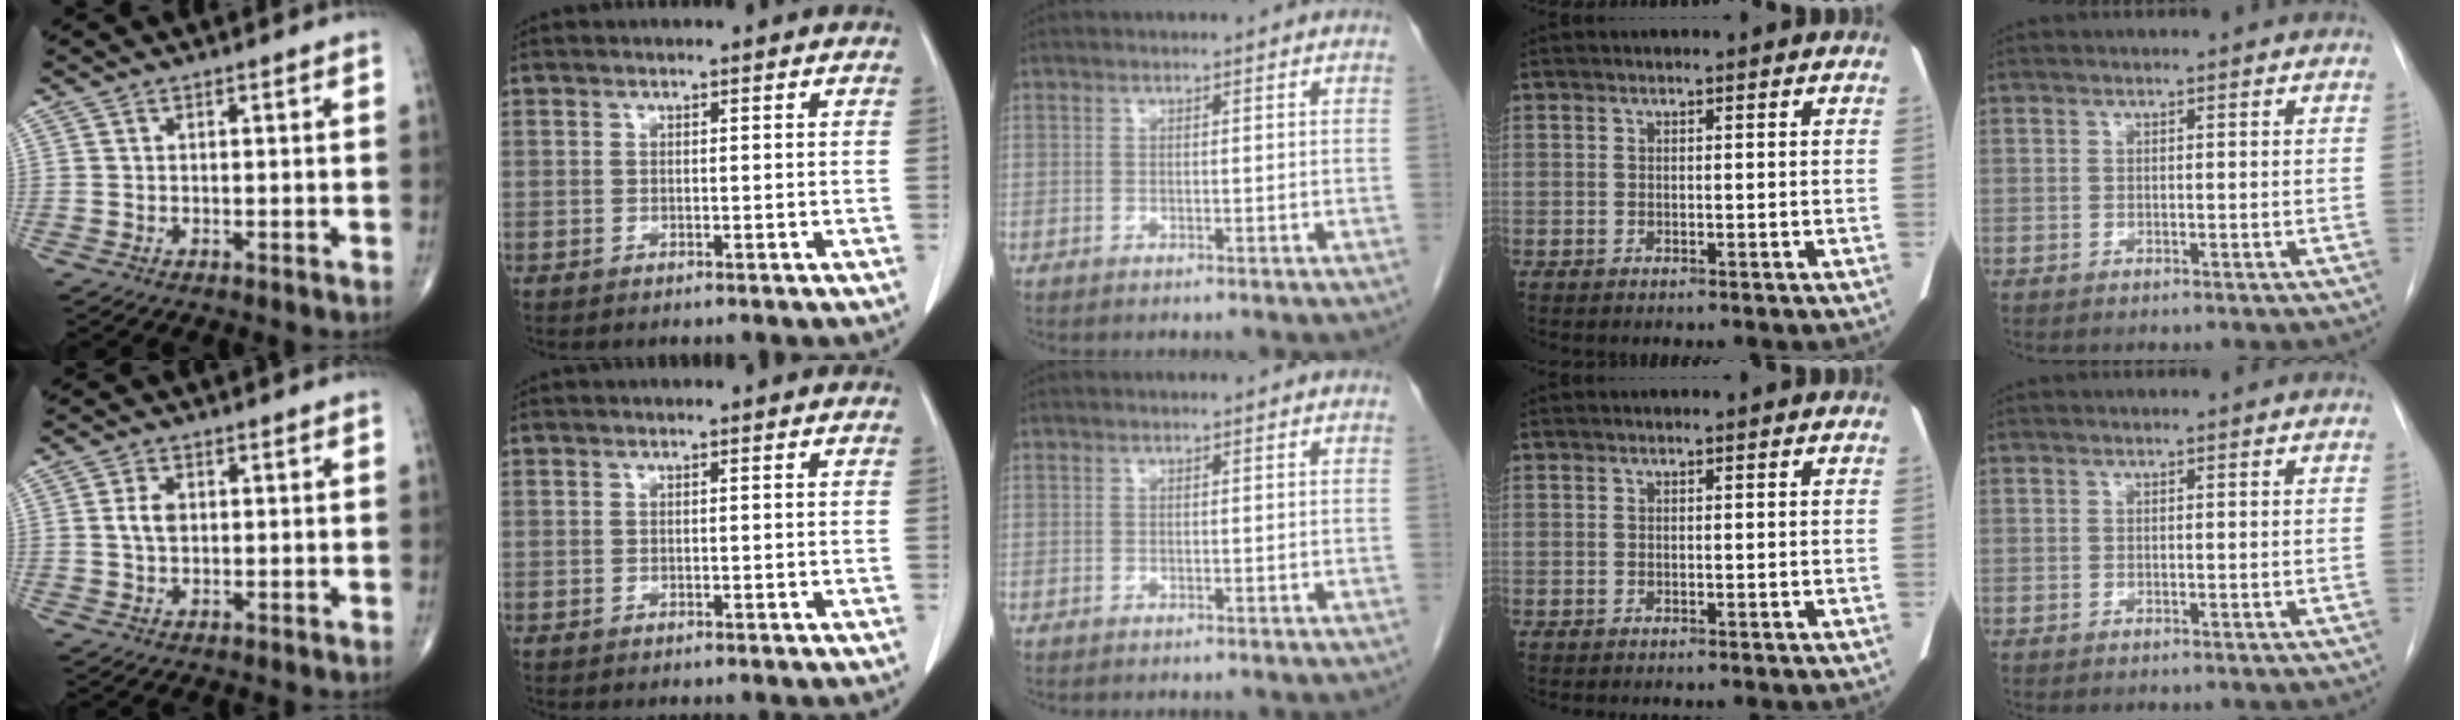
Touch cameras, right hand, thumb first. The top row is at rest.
{"thumb": {"total": 3.3, "force": [0.4, 2.1, 2.5], "torque": [-0.048, 0.003, 0.006]}}